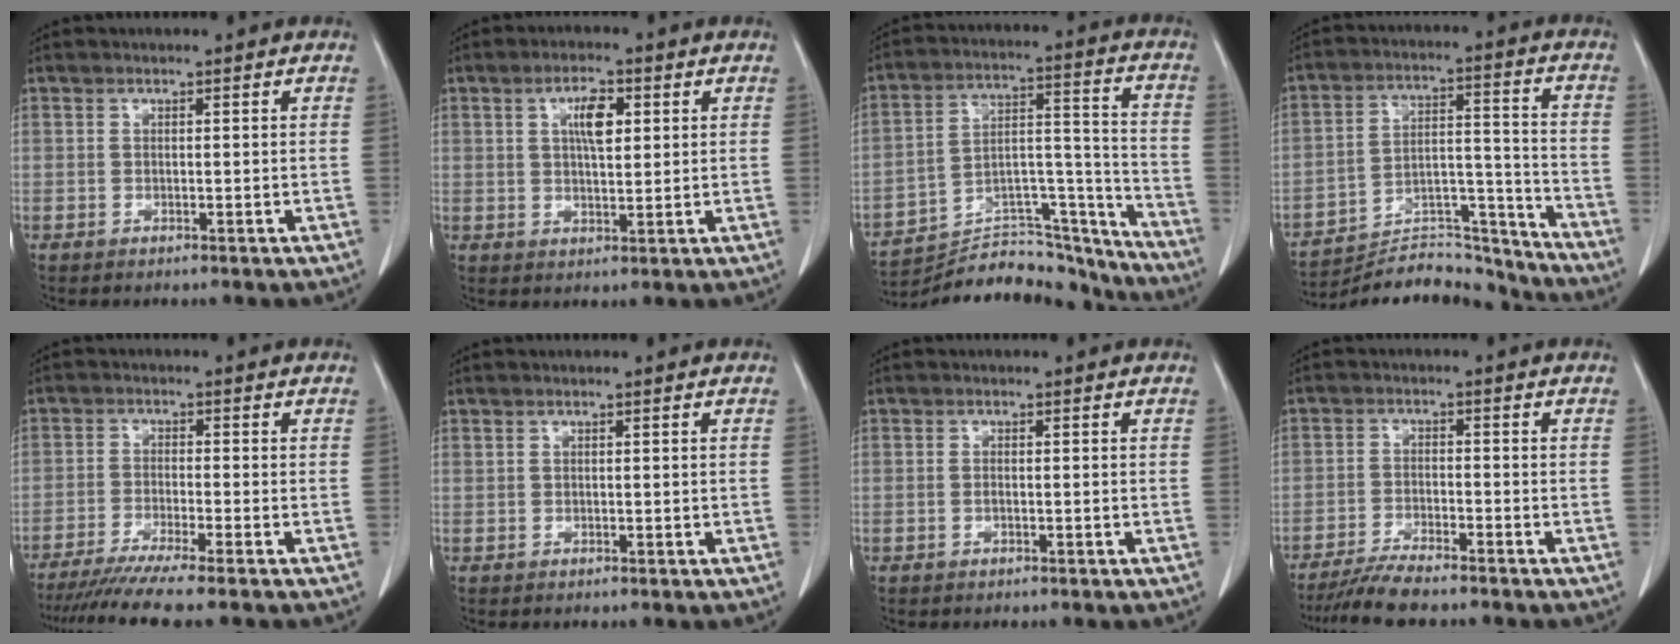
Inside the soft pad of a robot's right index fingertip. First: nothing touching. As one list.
[{"total": 5.1, "force": [1.6, 1.7, 4.5], "torque": [-0.080, 0.003, 0.028]}, {"total": 23.9, "force": [-22.6, 4.8, 5.8], "torque": [-0.093, 0.037, -0.340]}, {"total": 16.3, "force": [-16.0, 2.5, 1.6], "torque": [-0.024, 0.053, -0.246]}, {"total": 9.4, "force": [-7.9, -1.3, 4.9], "torque": [-0.063, -0.028, -0.126]}, {"total": 0.0}, {"total": 0.6, "force": [-0.2, 0.1, 0.6], "torque": [-0.010, 0.002, 0.001]}, {"total": 6.5, "force": [-5.6, 0.4, 3.2], "torque": [-0.054, -0.019, -0.101]}]